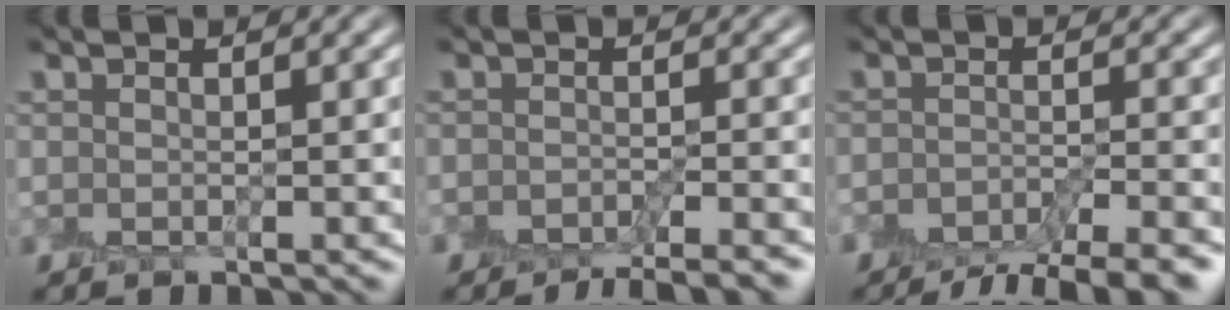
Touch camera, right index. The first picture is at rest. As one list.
[{"total": 5.2, "force": [-4.4, 1.2, 2.4], "torque": [-0.030, -0.005, -0.054]}, {"total": 7.2, "force": [-5.8, 1.8, 3.8], "torque": [-0.050, -0.010, -0.089]}]